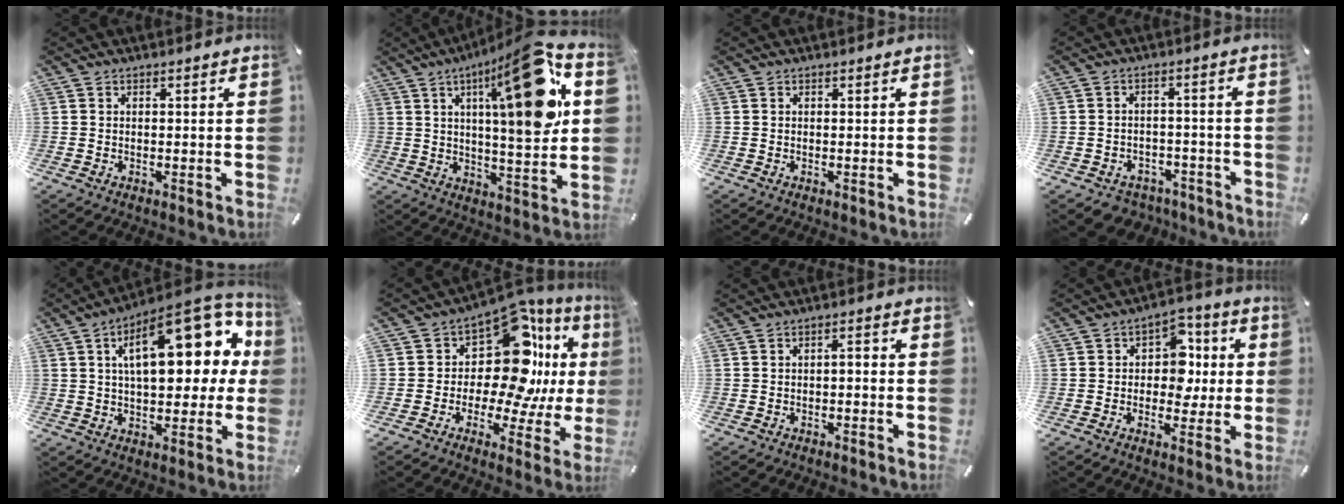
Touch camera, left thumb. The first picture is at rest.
{"total": 25.1, "force": [9.1, 7.5, 22.2], "torque": [-0.306, -0.045, 0.128]}
{"total": 0.0}
{"total": 4.5, "force": [-3.0, 3.3, 1.0], "torque": [-0.014, 0.020, -0.054]}
{"total": 21.9, "force": [7.0, 10.4, 18.0], "torque": [-0.245, -0.027, 0.110]}
{"total": 16.8, "force": [5.5, 10.4, 12.0], "torque": [-0.192, -0.069, 0.086]}
{"total": 2.0, "force": [-1.2, 0.8, 1.4], "torque": [-0.026, 0.010, -0.026]}
{"total": 9.7, "force": [0.0, 7.9, 5.6], "torque": [-0.069, 0.007, -0.003]}